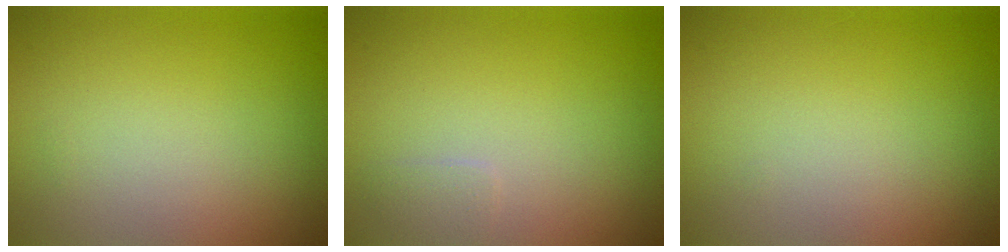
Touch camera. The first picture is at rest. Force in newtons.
{"total": 0.9, "press": 0.9, "slide": 0.1}
{"total": 0.0}